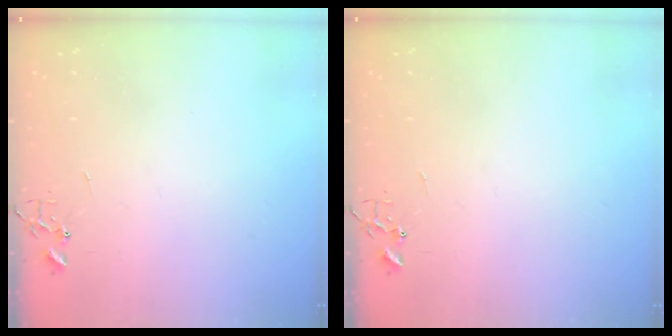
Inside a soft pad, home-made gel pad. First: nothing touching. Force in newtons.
{"total": 0.0}